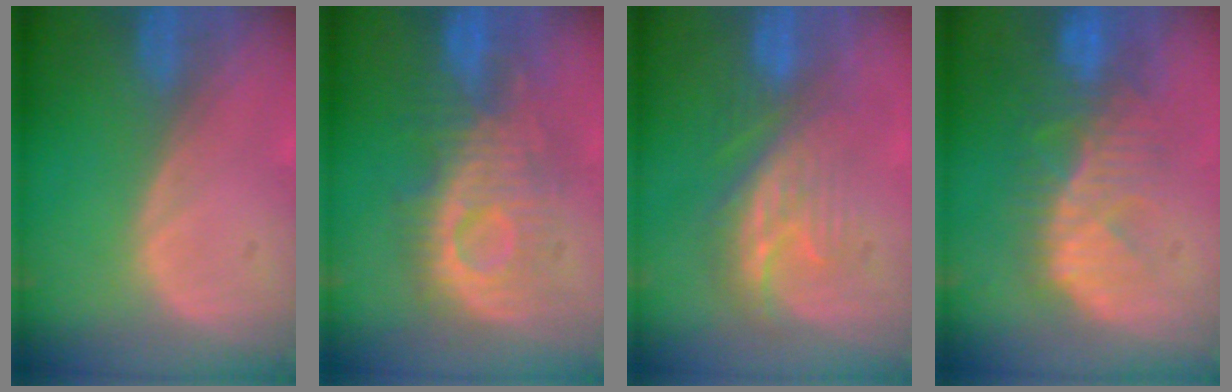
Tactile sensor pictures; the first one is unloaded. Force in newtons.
{"total": 9.5, "press": 9.4, "slide": 1.1}
{"total": 7.6, "press": 7.1, "slide": 2.7}
{"total": 10.3, "press": 8.9, "slide": 5.2}